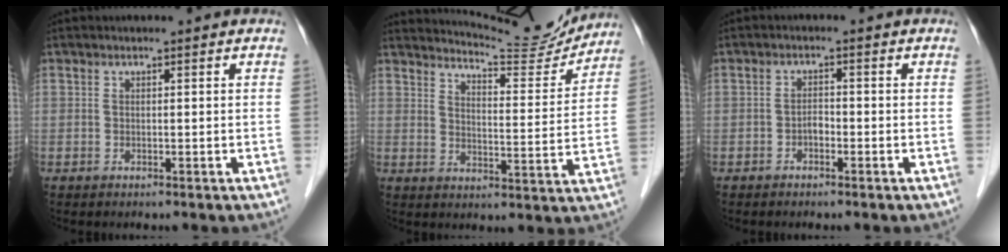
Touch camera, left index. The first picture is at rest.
{"total": 12.4, "force": [12.2, 0.5, 1.6], "torque": [-0.027, -0.031, 0.159]}
{"total": 1.5, "force": [-0.8, 0.7, 1.0], "torque": [-0.014, 0.004, -0.016]}